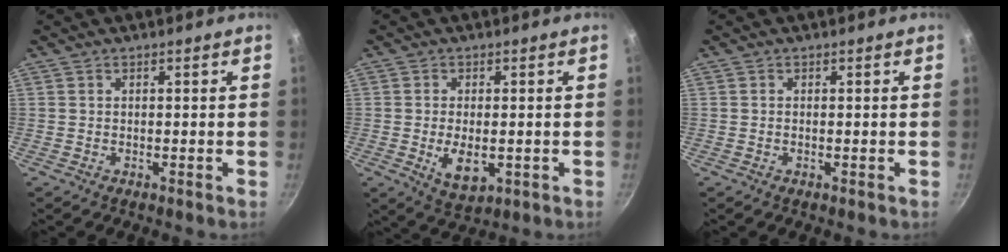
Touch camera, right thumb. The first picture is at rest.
{"total": 6.7, "force": [-1.1, 3.6, 5.5], "torque": [-0.091, -0.011, -0.009]}
{"total": 0.0}